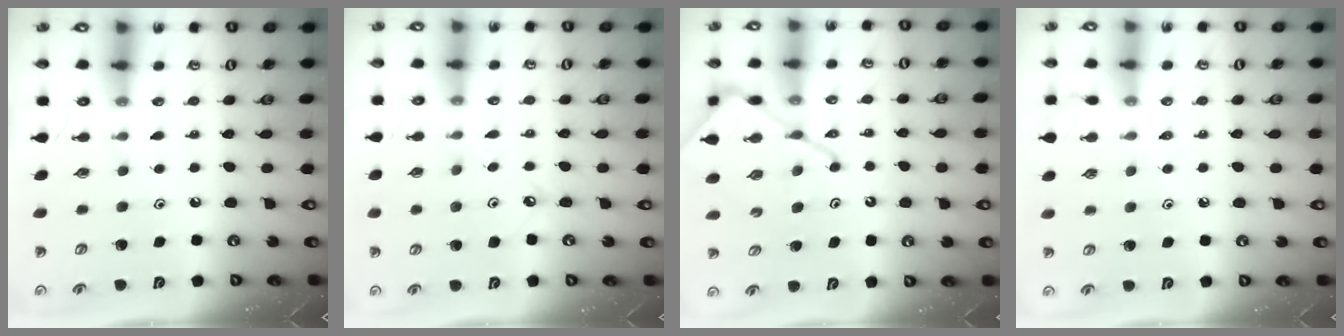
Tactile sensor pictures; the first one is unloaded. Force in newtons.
{"total": 4.5, "press": 4.5, "slide": 0.2}
{"total": 11.5, "press": 11.5, "slide": 1.3}
{"total": 2.5, "press": 2.4, "slide": 0.6}